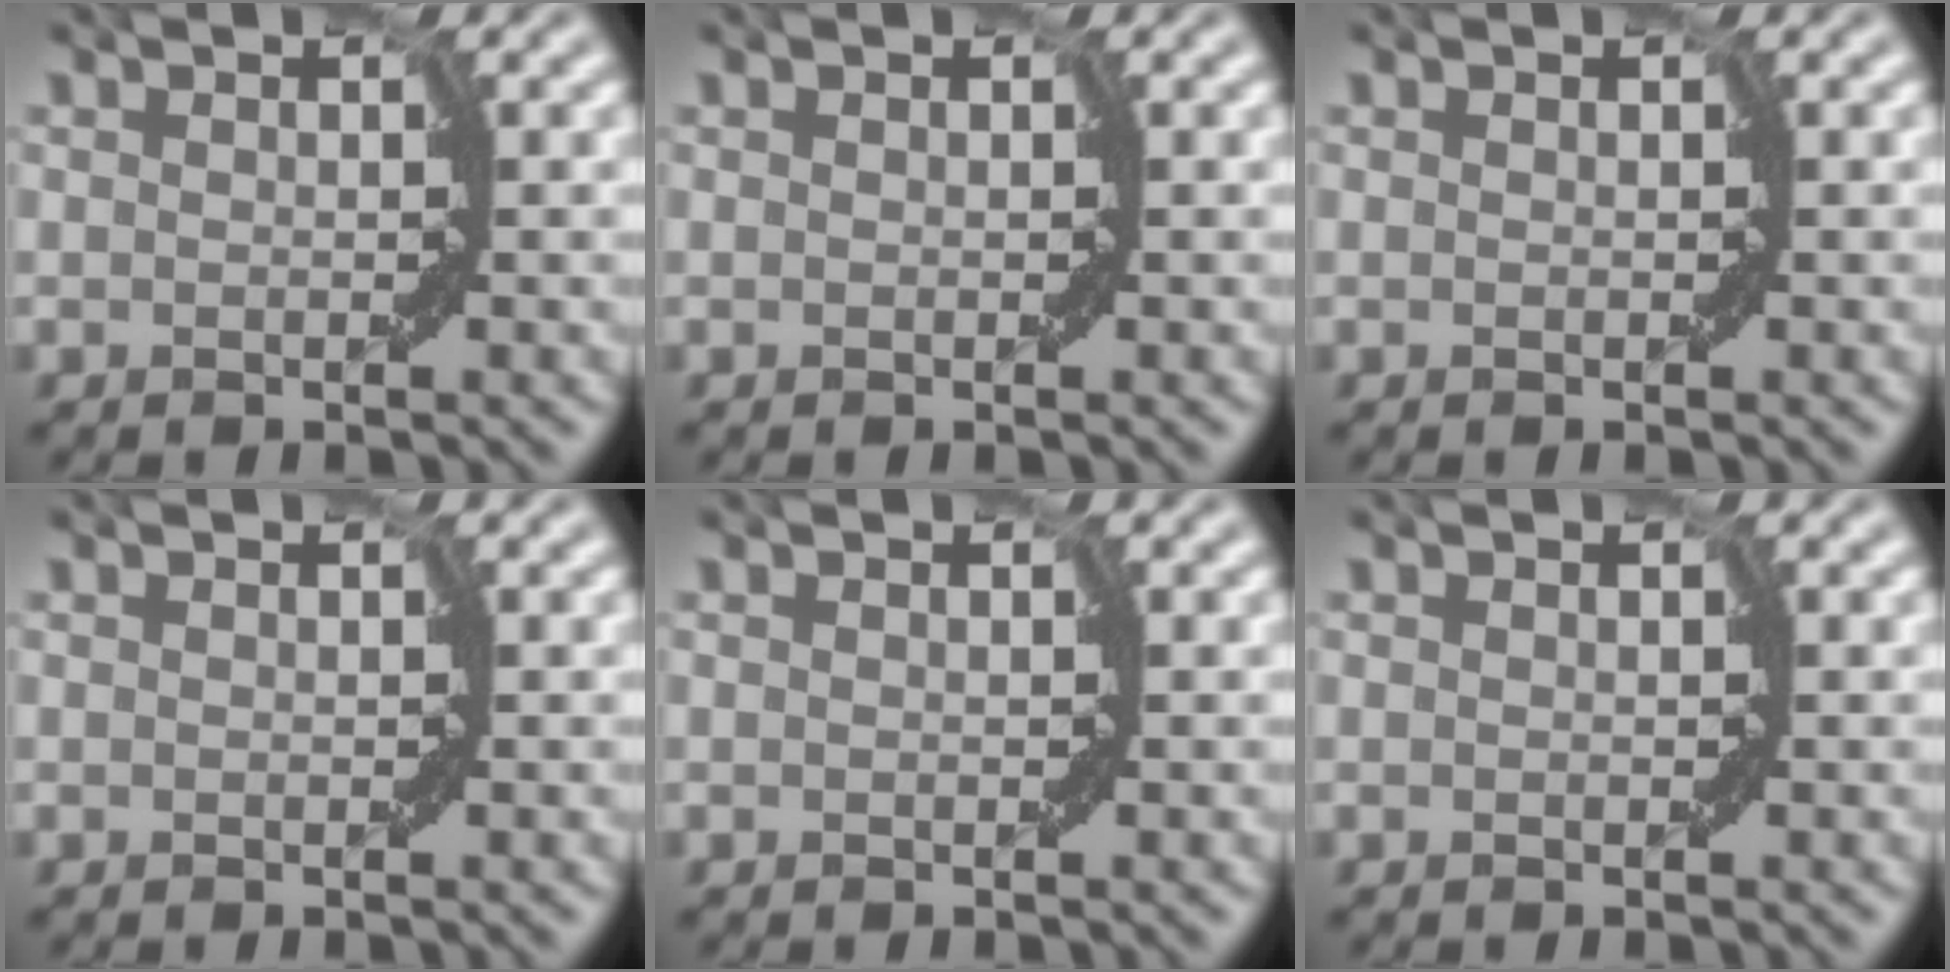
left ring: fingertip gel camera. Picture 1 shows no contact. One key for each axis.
{"total": 0.0}
{"total": 0.0}
{"total": 0.0}
{"total": 0.0}
{"total": 0.0}